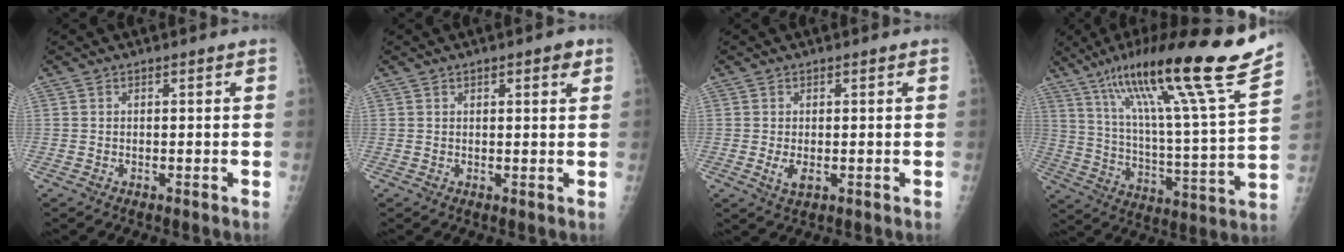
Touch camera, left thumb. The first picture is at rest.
{"total": 3.0, "force": [1.6, 1.0, 2.3], "torque": [-0.024, -0.004, 0.018]}
{"total": 2.5, "force": [-0.3, 1.2, 2.1], "torque": [-0.040, -0.006, -0.002]}
{"total": 26.6, "force": [18.1, 1.8, 19.4], "torque": [-0.298, -0.065, 0.294]}